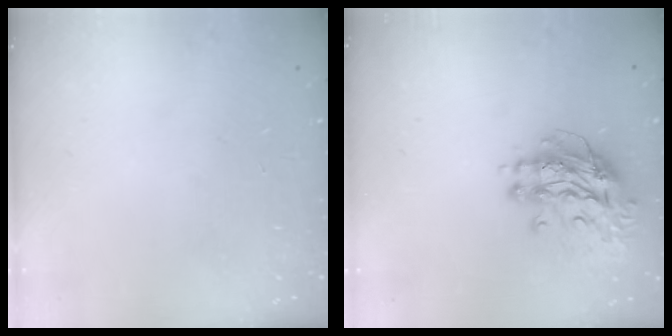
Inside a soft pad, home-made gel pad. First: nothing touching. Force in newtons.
{"total": 12.5, "press": 12.4, "slide": 1.2}